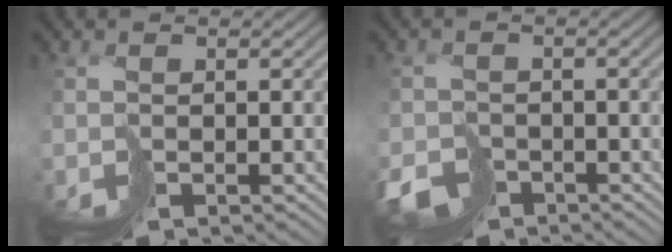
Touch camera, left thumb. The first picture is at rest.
{"total": 3.8, "force": [-3.1, 2.0, 0.7], "torque": [-0.006, -0.017, -0.050]}